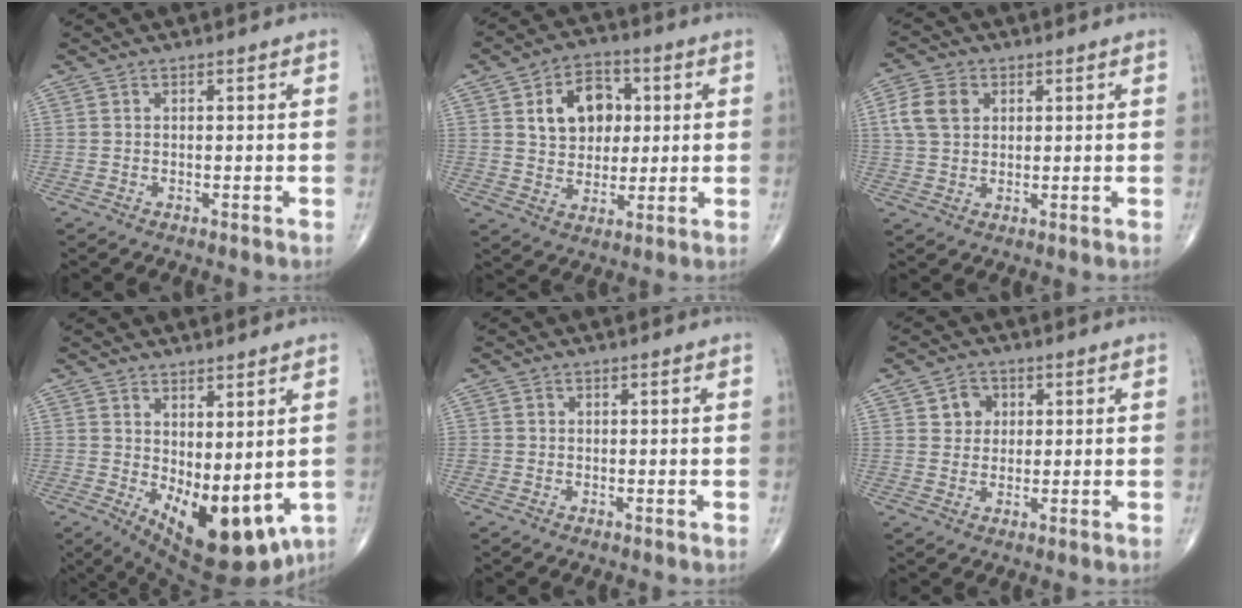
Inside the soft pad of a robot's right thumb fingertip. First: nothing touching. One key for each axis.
{"total": 11.7, "fx": 3.0, "fy": 8.8, "fz": 7.2, "tx": -0.076, "ty": 0.001, "tz": 0.049}
{"total": 6.8, "fx": 1.8, "fy": 5.2, "fz": 4.1, "tx": -0.073, "ty": 0.005, "tz": 0.032}
{"total": 13.9, "fx": -1.2, "fy": 6.4, "fz": 12.2, "tx": -0.165, "ty": -0.026, "tz": 0.007}
{"total": 0.7, "fx": -0.2, "fy": 0.7, "fz": 0.0, "tx": 0.003, "ty": 0.005, "tz": -0.005}
{"total": 4.3, "fx": 1.3, "fy": 3.8, "fz": 1.5, "tx": 0.000, "ty": -0.001, "tz": 0.017}